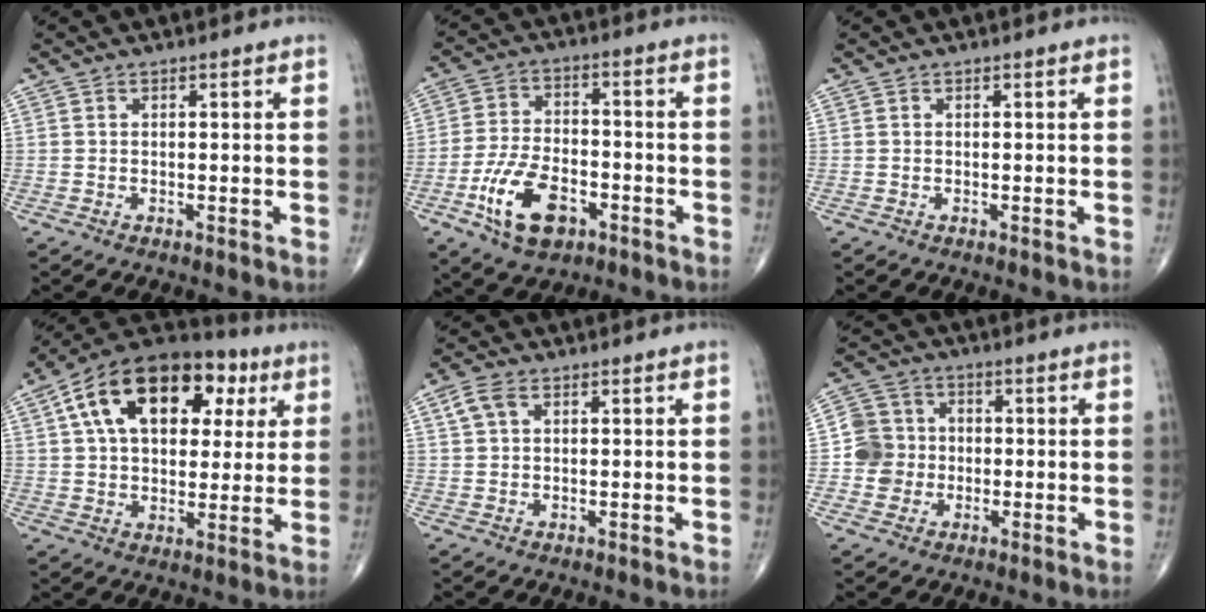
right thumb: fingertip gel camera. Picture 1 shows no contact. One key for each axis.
{"total": 12.3, "fx": -5.4, "fy": 6.8, "fz": 8.8, "tx": -0.156, "ty": 0.019, "tz": -0.096}
{"total": 0.0}
{"total": 23.1, "fx": 8.1, "fy": 13.8, "fz": 16.6, "tx": -0.248, "ty": 0.021, "tz": 0.123}
{"total": 3.5, "fx": 1.4, "fy": 2.1, "fz": 2.4, "tx": -0.051, "ty": 0.011, "tz": 0.031}
{"total": 7.3, "fx": -0.8, "fy": 7.0, "fz": 1.7, "tx": -0.002, "ty": 0.019, "tz": -0.024}